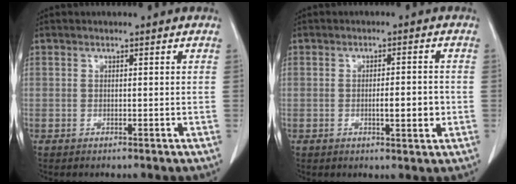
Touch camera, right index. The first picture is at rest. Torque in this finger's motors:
{"motor_torque": [0.85, -0.34, 0.08, 0.03]}